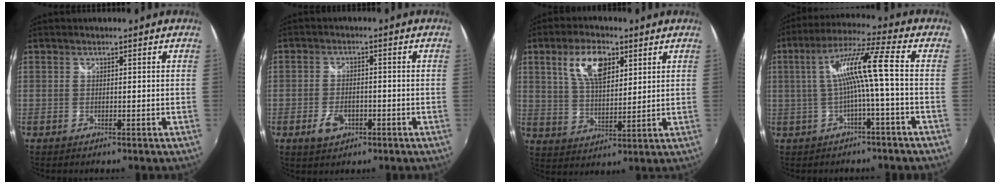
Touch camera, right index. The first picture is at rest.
{"total": 4.9, "force": [-2.2, 3.0, 3.2], "torque": [-0.073, -0.003, -0.037]}
{"total": 9.9, "force": [4.6, 4.6, 7.4], "torque": [-0.140, 0.014, 0.086]}
{"total": 9.3, "force": [-1.1, -0.6, 9.2], "torque": [-0.181, 0.013, -0.012]}